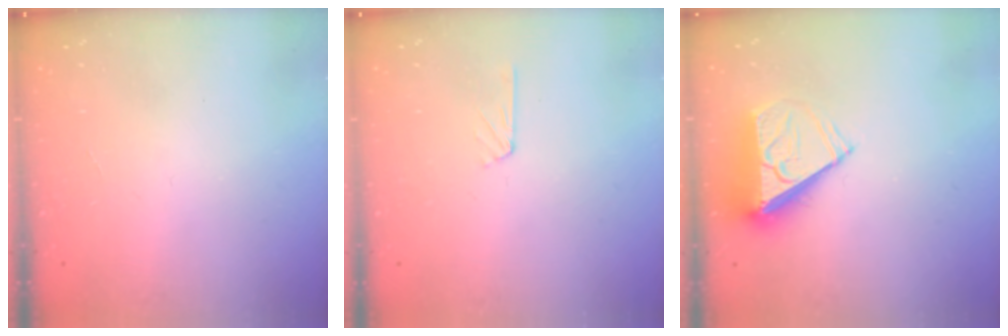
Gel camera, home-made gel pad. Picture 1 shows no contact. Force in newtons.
{"total": 2.9, "press": 2.9, "slide": 0.3}
{"total": 7.5, "press": 7.4, "slide": 1.2}